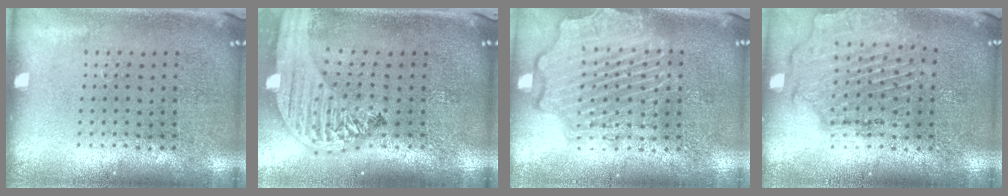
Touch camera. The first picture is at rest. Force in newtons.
{"total": 3.1, "press": 2.4, "slide": 1.9}
{"total": 4.5, "press": 4.5, "slide": 0.6}
{"total": 1.6, "press": 1.6, "slide": 0.5}